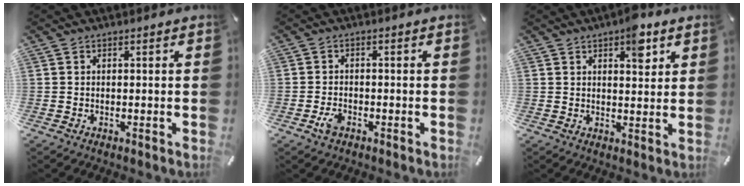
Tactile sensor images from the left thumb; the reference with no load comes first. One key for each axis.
{"total": 2.8, "fx": -1.4, "fy": 1.7, "fz": 1.7, "tx": -0.046, "ty": -0.001, "tz": -0.028}
{"total": 6.3, "fx": 3.6, "fy": 2.9, "fz": 4.3, "tx": -0.045, "ty": -0.018, "tz": 0.055}